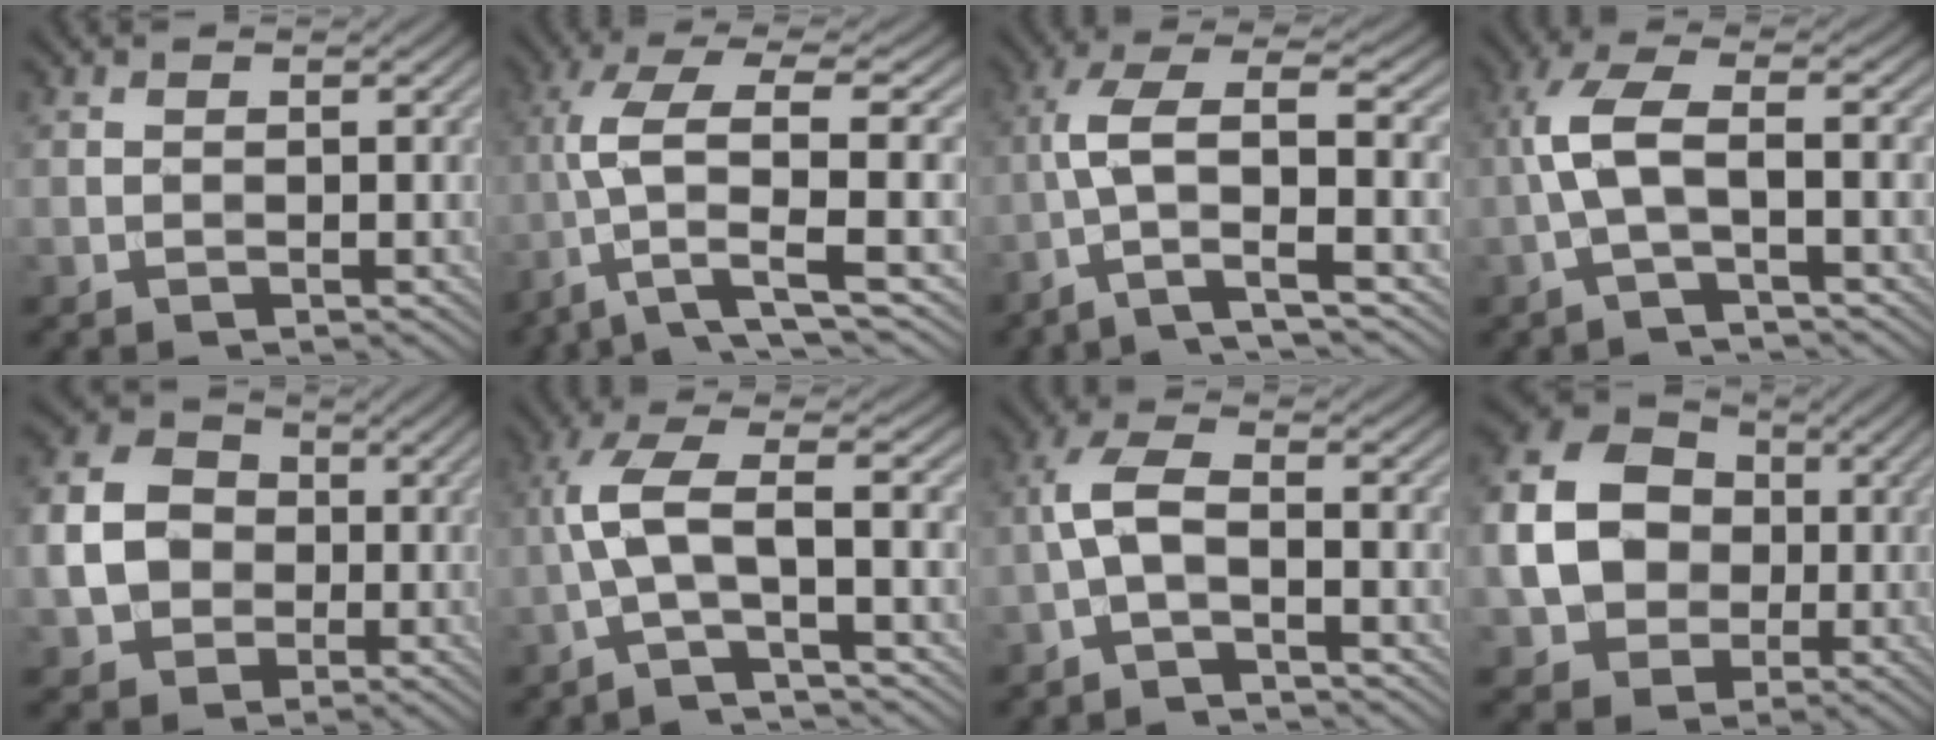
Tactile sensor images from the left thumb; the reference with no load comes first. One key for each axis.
{"total": 9.0, "fx": -1.0, "fy": 2.3, "fz": 8.6, "tx": -0.166, "ty": 0.017, "tz": -0.028}
{"total": 8.3, "fx": -2.7, "fy": 2.1, "fz": 7.5, "tx": -0.147, "ty": 0.018, "tz": -0.064}
{"total": 5.6, "fx": -1.1, "fy": 1.2, "fz": 5.3, "tx": -0.116, "ty": 0.016, "tz": -0.036}
{"total": 7.7, "fx": -0.9, "fy": 6.5, "fz": 3.9, "tx": -0.098, "ty": -0.001, "tz": -0.027}
{"total": 6.7, "fx": -1.5, "fy": 1.4, "fz": 6.4, "tx": -0.128, "ty": 0.019, "tz": -0.047}
{"total": 4.8, "fx": -1.5, "fy": 1.5, "fz": 4.3, "tx": -0.097, "ty": 0.014, "tz": -0.043}
{"total": 10.6, "fx": -0.7, "fy": 8.8, "fz": 5.9, "tx": -0.148, "ty": -0.001, "tz": -0.022}